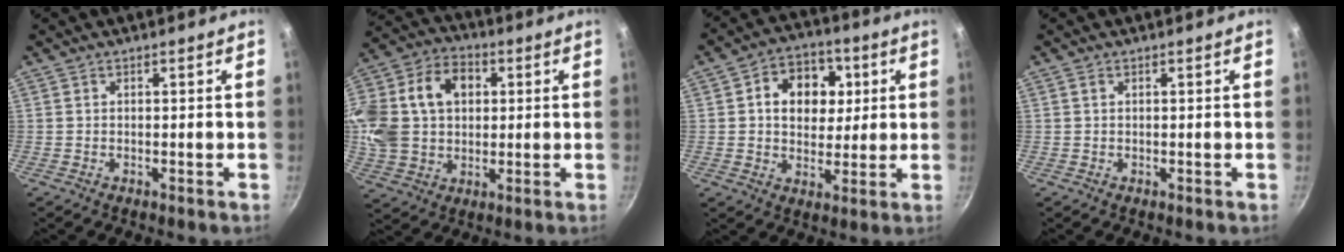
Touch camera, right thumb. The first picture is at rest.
{"total": 23.6, "force": [4.8, 17.6, 14.9], "torque": [-0.315, 0.034, 0.085]}
{"total": 12.3, "force": [2.8, 9.5, 7.2], "torque": [-0.067, 0.000, 0.035]}
{"total": 0.5, "force": [0.2, 0.4, 0.3], "torque": [-0.002, 0.000, 0.003]}